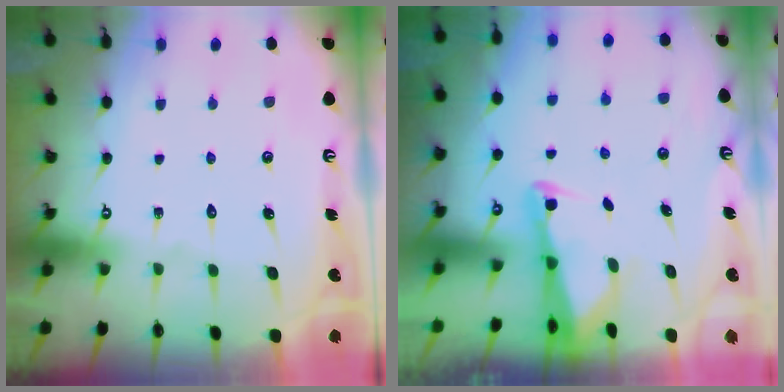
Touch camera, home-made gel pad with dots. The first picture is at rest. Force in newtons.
{"total": 2.4, "press": 2.4, "slide": 0.3}